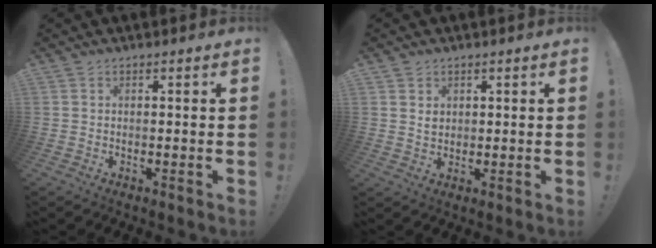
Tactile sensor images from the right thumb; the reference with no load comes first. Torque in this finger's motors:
{"motor_torque": [-0.23, 0.22, 0.03, 0.29, -0.02]}